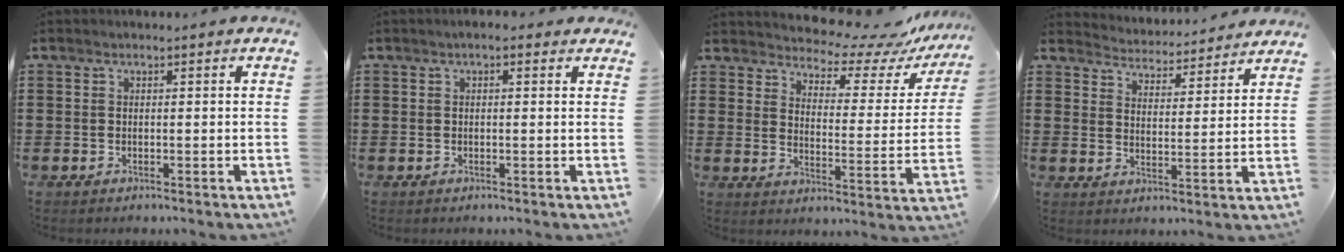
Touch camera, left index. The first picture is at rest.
{"total": 1.1, "force": [0.2, 0.5, 0.9], "torque": [-0.018, 0.006, 0.002]}
{"total": 7.0, "force": [6.6, 1.5, 1.7], "torque": [-0.046, -0.054, 0.110]}
{"total": 4.1, "force": [4.1, 0.0, -0.5], "torque": [-0.014, -0.034, 0.067]}